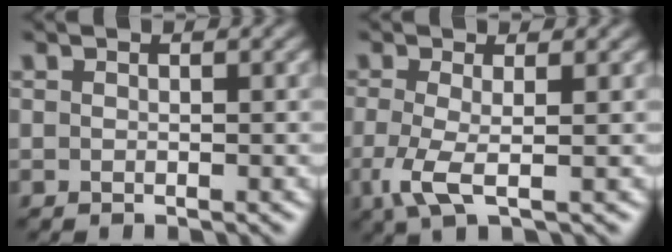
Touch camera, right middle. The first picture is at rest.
{"total": 3.3, "force": [-0.8, 0.8, 3.1], "torque": [-0.076, -0.010, -0.020]}